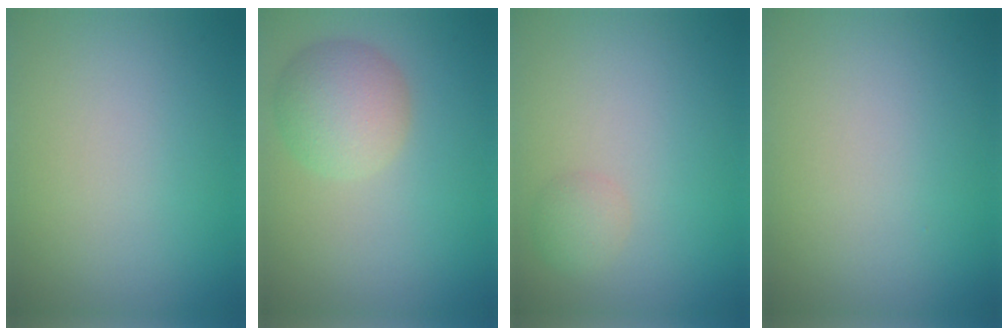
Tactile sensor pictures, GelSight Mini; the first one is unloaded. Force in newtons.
{"total": 4.4, "press": 4.4, "slide": 0.2}
{"total": 1.5, "press": 1.5, "slide": 0.0}
{"total": 0.0}